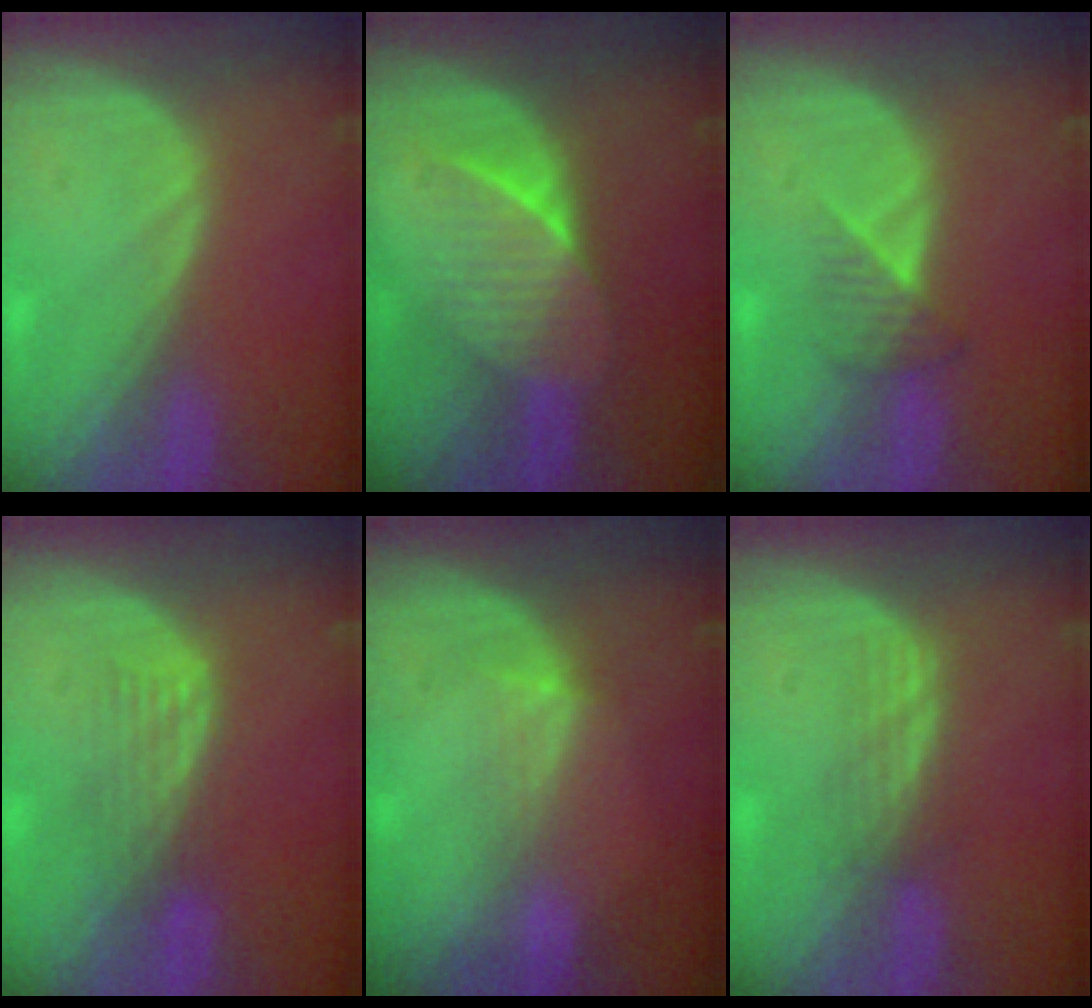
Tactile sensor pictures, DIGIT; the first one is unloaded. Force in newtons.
{"total": 7.4, "press": 6.7, "slide": 3.2}
{"total": 3.4, "press": 3.1, "slide": 1.5}
{"total": 4.4, "press": 3.7, "slide": 2.4}
{"total": 3.0, "press": 2.8, "slide": 1.1}
{"total": 2.9, "press": 2.6, "slide": 1.3}